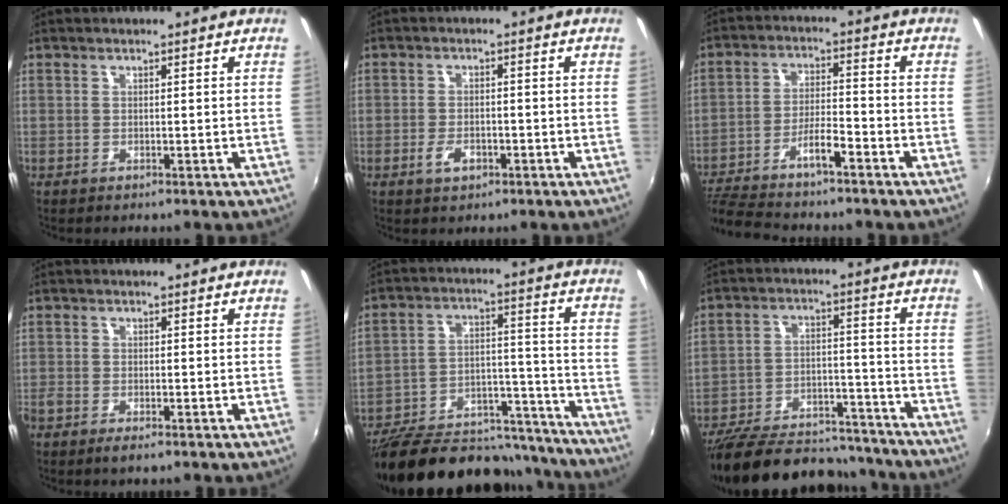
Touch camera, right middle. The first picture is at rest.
{"total": 3.4, "force": [-1.7, 1.8, 2.3], "torque": [-0.048, -0.002, -0.029]}
{"total": 10.3, "force": [-8.4, 1.1, 5.9], "torque": [-0.125, 0.006, -0.144]}
{"total": 2.8, "force": [-2.1, 0.7, 1.7], "torque": [-0.044, -0.009, -0.043]}
{"total": 29.1, "force": [-24.1, 11.0, 12.1], "torque": [-0.224, 0.026, -0.322]}
{"total": 26.3, "force": [-22.4, 8.9, 10.6], "torque": [-0.211, 0.002, -0.309]}